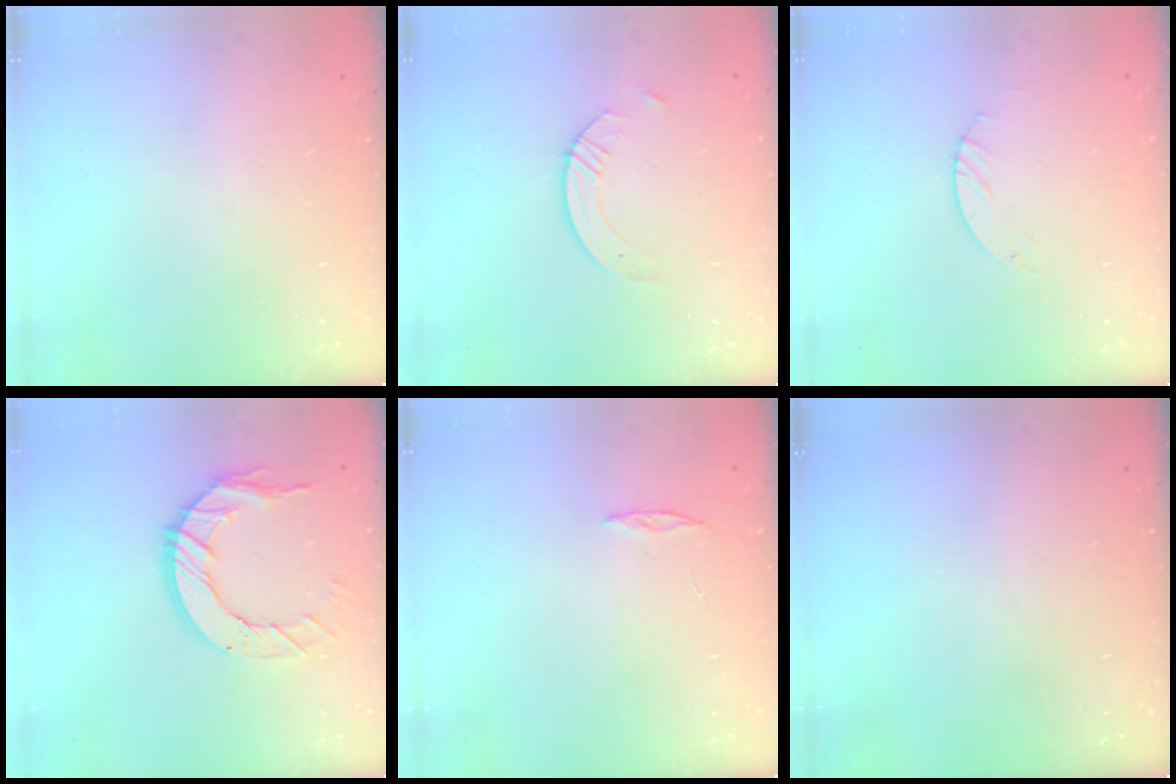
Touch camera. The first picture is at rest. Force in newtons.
{"total": 5.4, "press": 5.4, "slide": 0.5}
{"total": 0.9, "press": 0.8, "slide": 0.2}
{"total": 12.3, "press": 12.3, "slide": 1.2}
{"total": 2.0, "press": 2.0, "slide": 0.2}
{"total": 0.0}